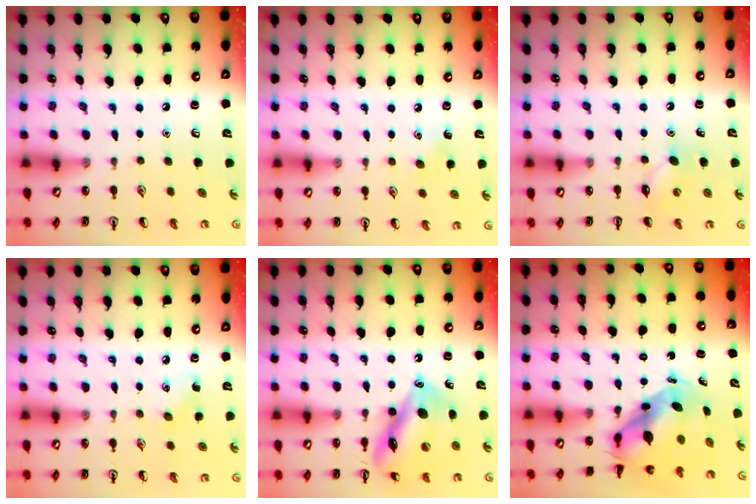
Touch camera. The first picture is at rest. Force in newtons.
{"total": 4.0, "press": 3.9, "slide": 1.1}
{"total": 5.4, "press": 5.1, "slide": 1.5}
{"total": 5.0, "press": 4.9, "slide": 1.2}
{"total": 14.8, "press": 14.7, "slide": 1.8}
{"total": 5.4, "press": 5.2, "slide": 1.4}